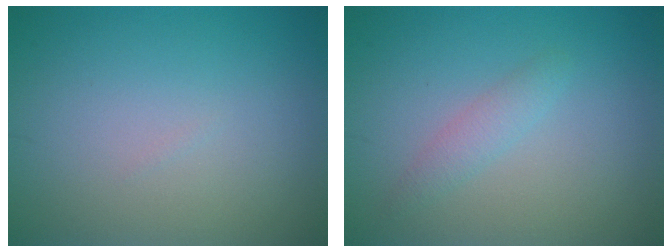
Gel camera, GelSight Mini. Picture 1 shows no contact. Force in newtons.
{"total": 1.6, "press": 1.6, "slide": 0.2}